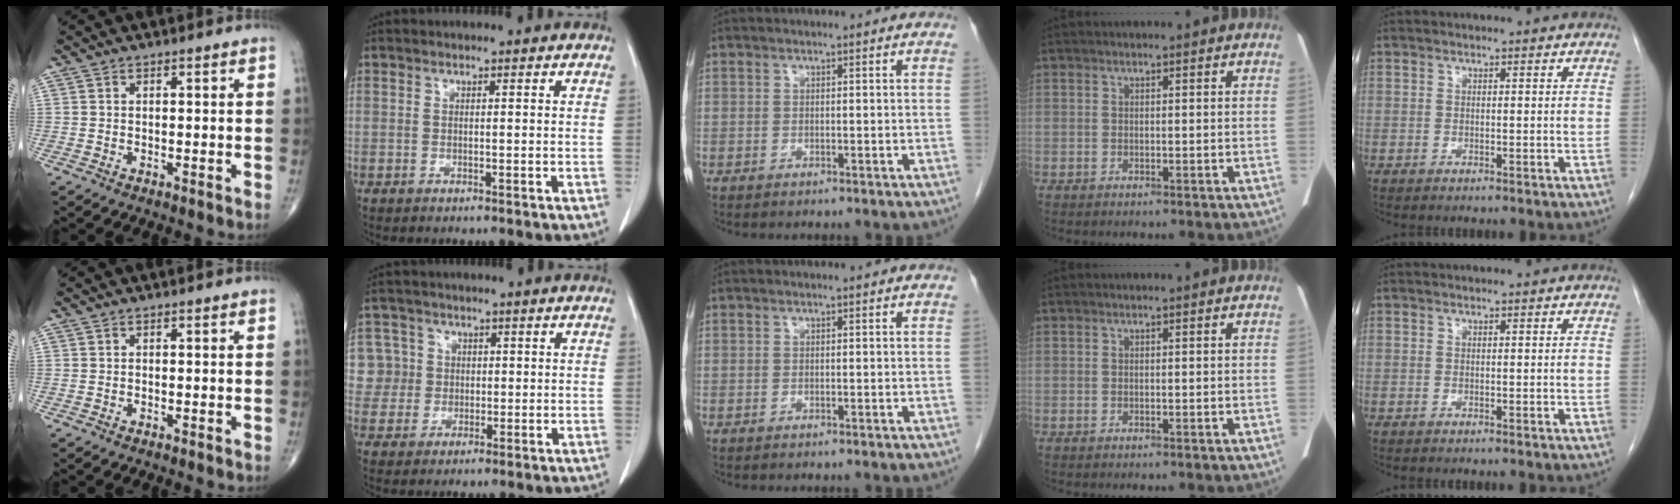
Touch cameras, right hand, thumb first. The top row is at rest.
{"index": {"total": 6.3, "force": [1.1, 6.2, 0.0], "torque": [0.008, 0.024, 0.026]}}